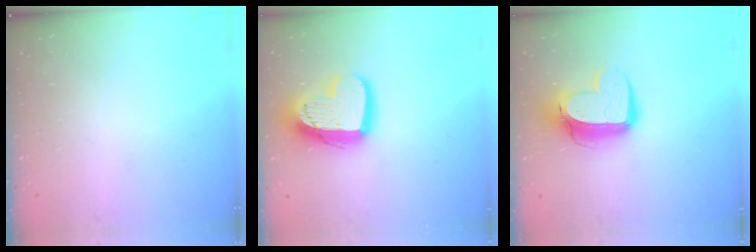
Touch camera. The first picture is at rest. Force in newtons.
{"total": 16.7, "press": 16.6, "slide": 1.5}
{"total": 13.9, "press": 13.8, "slide": 1.4}